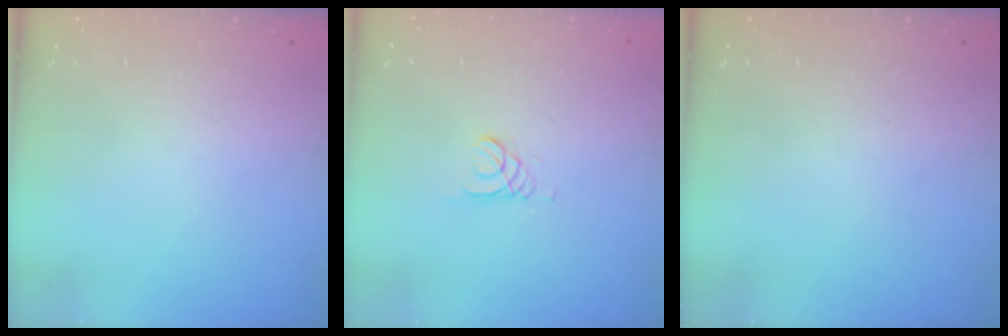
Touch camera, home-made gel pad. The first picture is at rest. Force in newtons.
{"total": 1.5, "press": 1.5, "slide": 0.1}
{"total": 0.0}